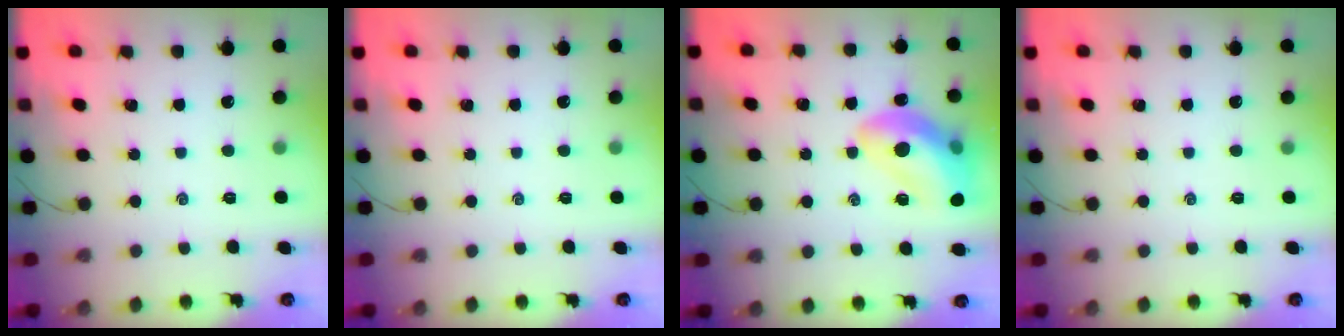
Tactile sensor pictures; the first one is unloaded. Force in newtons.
{"total": 0.0}
{"total": 16.7, "press": 16.4, "slide": 2.9}
{"total": 0.0}